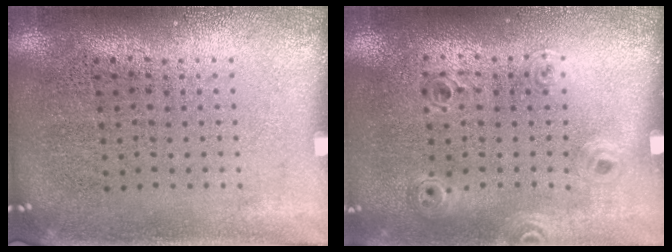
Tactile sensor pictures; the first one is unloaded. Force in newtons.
{"total": 0.9, "press": 0.9, "slide": 0.2}